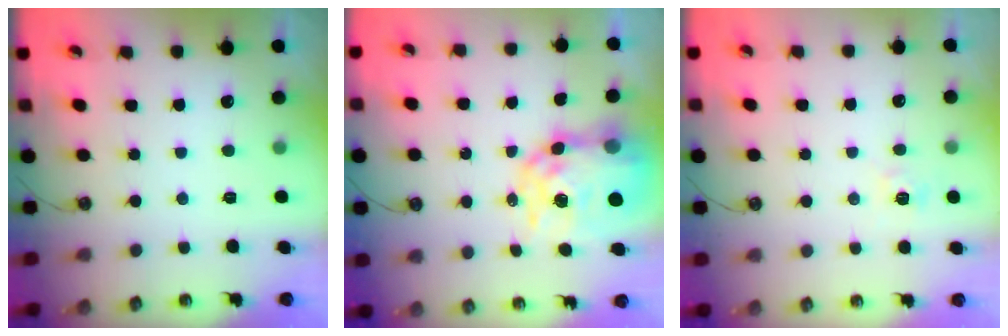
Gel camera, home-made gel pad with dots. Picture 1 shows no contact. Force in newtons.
{"total": 15.5, "press": 15.5, "slide": 1.3}
{"total": 4.1, "press": 4.1, "slide": 0.5}